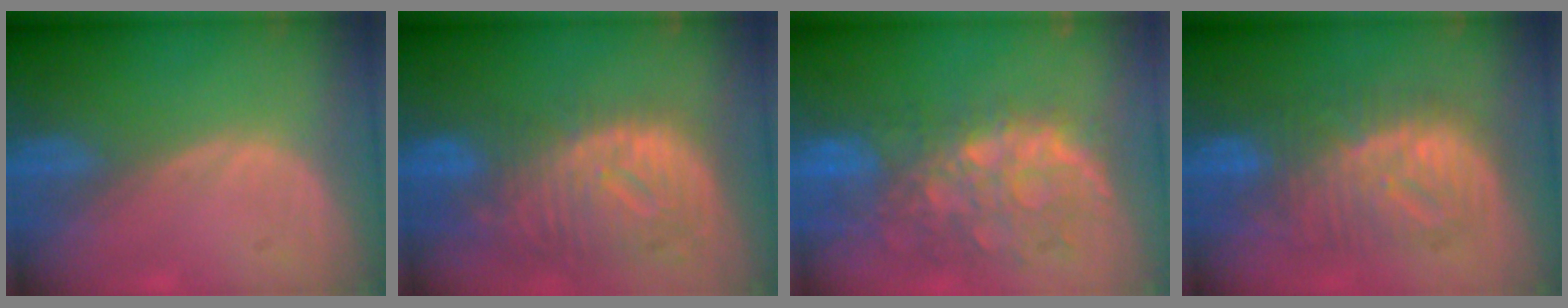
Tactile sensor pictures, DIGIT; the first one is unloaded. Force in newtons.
{"total": 11.9, "press": 10.2, "slide": 6.1}
{"total": 11.2, "press": 9.8, "slide": 5.4}
{"total": 9.6, "press": 9.6, "slide": 0.5}